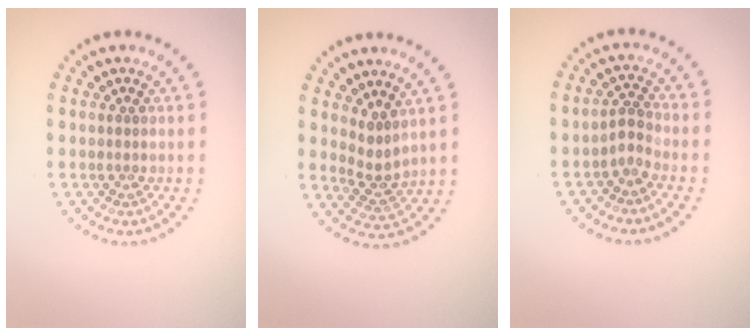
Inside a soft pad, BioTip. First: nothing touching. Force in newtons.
{"total": 2.0, "press": 1.5, "slide": 1.4}
{"total": 1.5, "press": 1.0, "slide": 1.1}